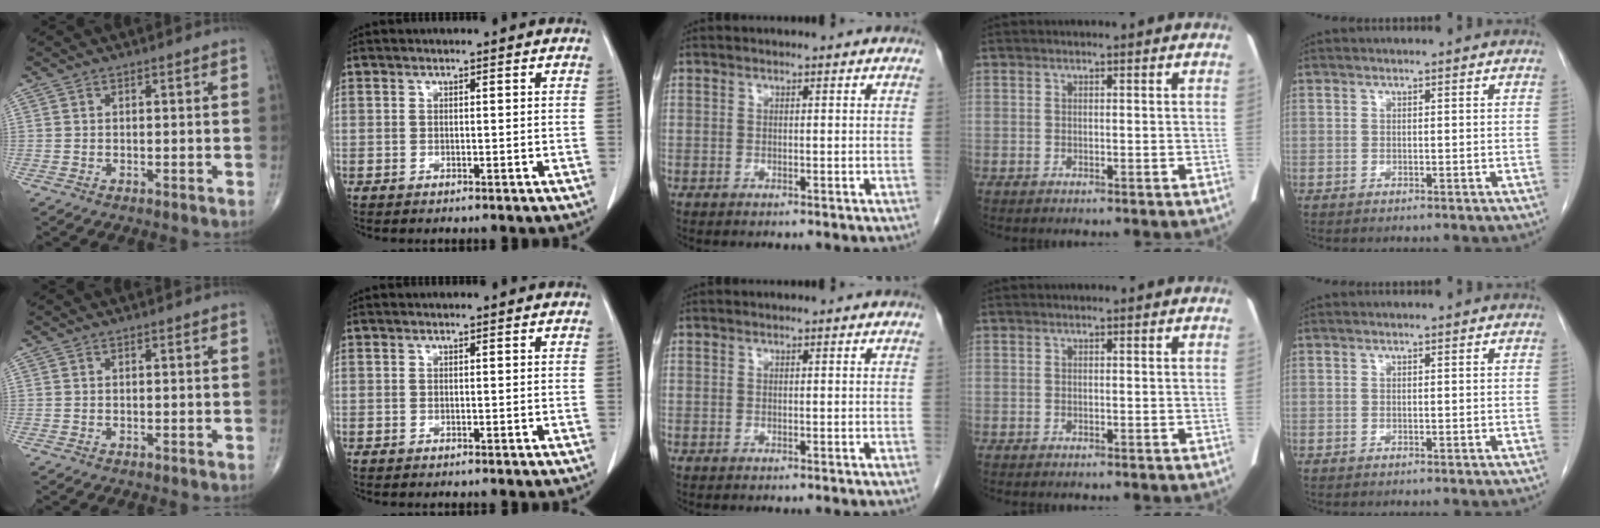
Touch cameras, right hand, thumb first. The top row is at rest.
{}